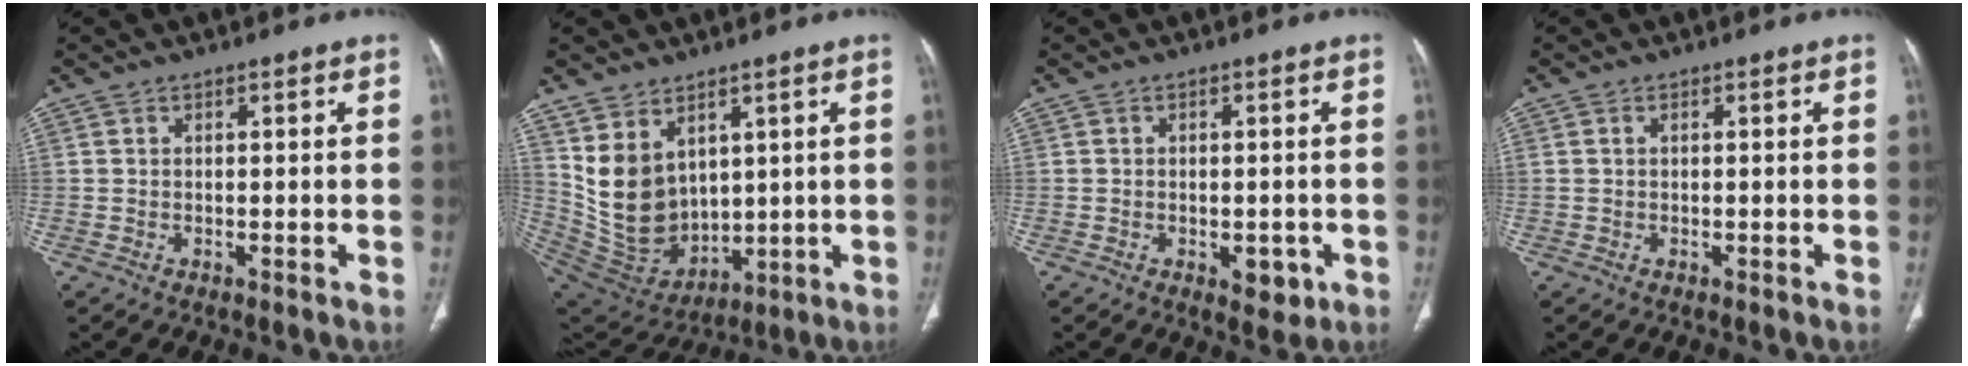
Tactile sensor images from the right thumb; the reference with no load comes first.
{"total": 13.4, "force": [4.6, 9.6, 8.1], "torque": [-0.129, -0.025, 0.127]}
{"total": 4.1, "force": [-1.4, 2.4, 3.1], "torque": [-0.023, 0.000, -0.011]}
{"total": 0.6, "force": [0.2, 0.4, 0.5], "torque": [-0.012, 0.005, 0.005]}